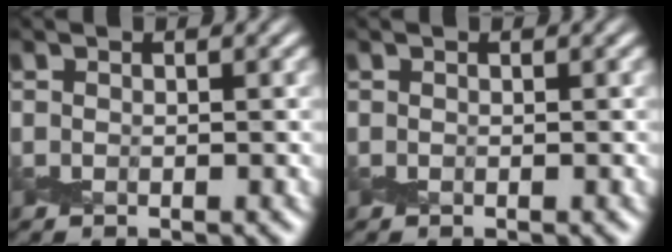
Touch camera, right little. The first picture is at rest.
{"total": 0.0}